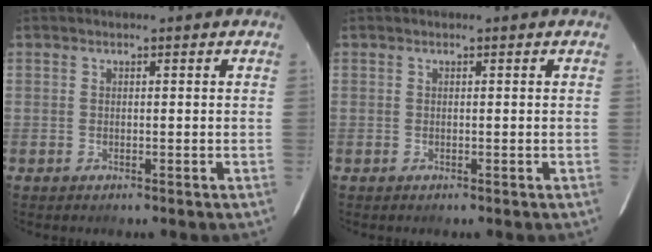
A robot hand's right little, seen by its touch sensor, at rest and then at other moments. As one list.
[{"total": 0.0}]